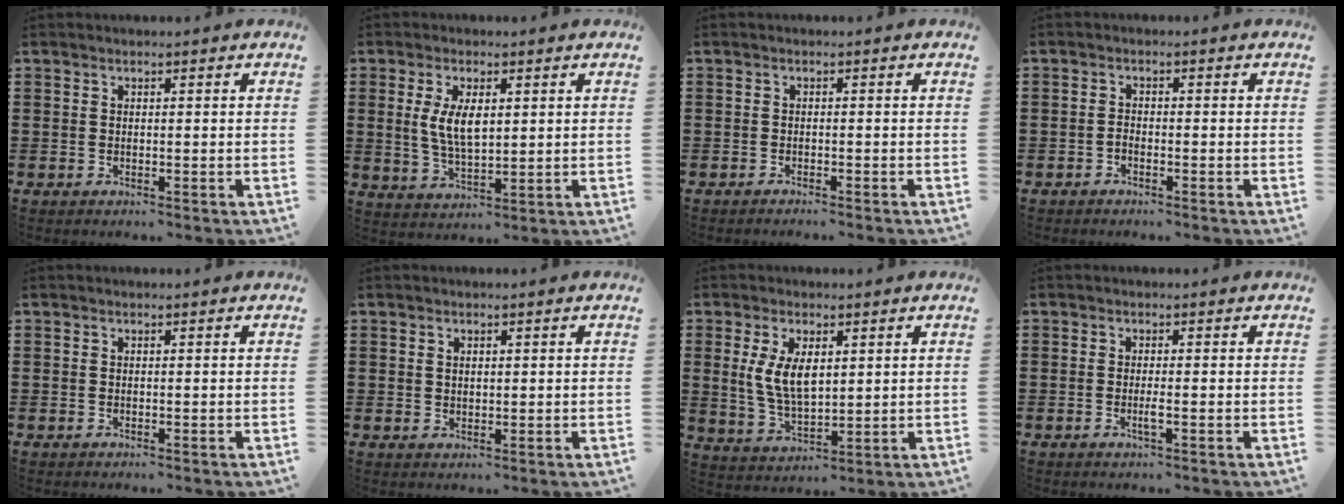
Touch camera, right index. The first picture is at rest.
{"total": 6.1, "force": [1.1, 2.7, 5.4], "torque": [-0.116, 0.004, 0.017]}
{"total": 0.8, "force": [-0.8, -0.1, 0.1], "torque": [-0.003, -0.001, -0.016]}
{"total": 0.9, "force": [-0.8, 0.4, 0.3], "torque": [-0.009, -0.003, -0.014]}
{"total": 0.0}
{"total": 1.1, "force": [0.7, 0.7, 0.4], "torque": [-0.008, 0.004, 0.014]}
{"total": 7.0, "force": [1.5, 3.5, 5.9], "torque": [-0.126, 0.007, 0.025]}
{"total": 1.5, "force": [-0.5, 0.0, 1.3], "torque": [-0.031, -0.005, -0.012]}